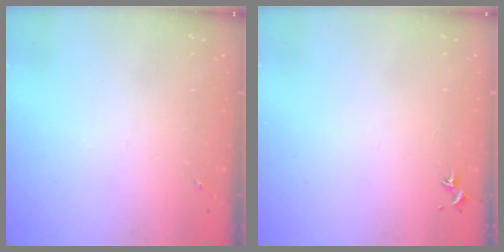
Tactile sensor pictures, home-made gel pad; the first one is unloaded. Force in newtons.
{"total": 0.7, "press": 0.7, "slide": 0.3}